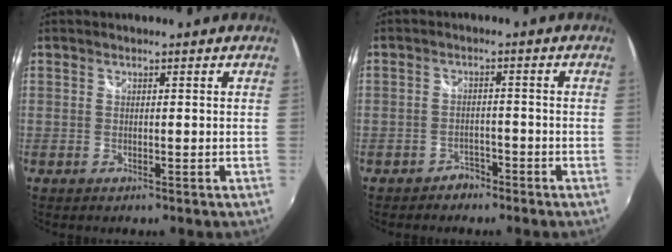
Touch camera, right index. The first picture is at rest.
{"total": 3.0, "force": [-2.5, 1.6, 0.1], "torque": [-0.005, 0.005, -0.041]}